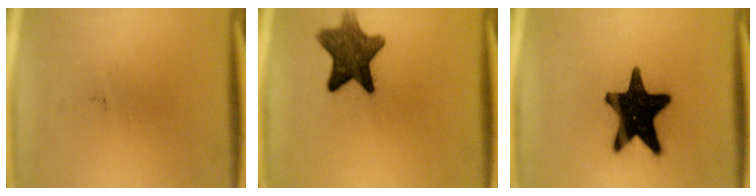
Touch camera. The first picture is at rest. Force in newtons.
{"total": 9.7}
{"total": 19.5}